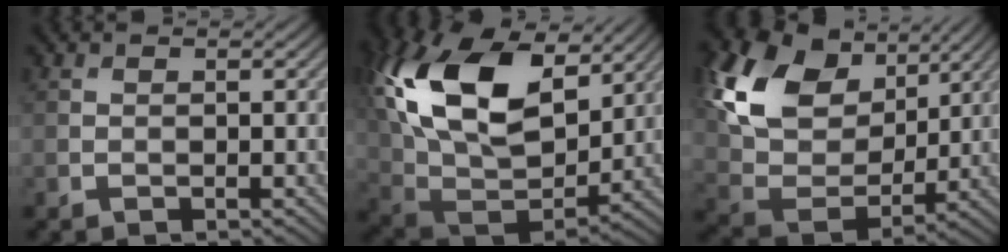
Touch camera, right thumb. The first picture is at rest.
{"total": 20.0, "force": [7.5, 12.0, 14.1], "torque": [-0.315, 0.031, 0.134]}
{"total": 15.1, "force": [6.4, 9.9, 9.4], "torque": [-0.221, 0.015, 0.122]}